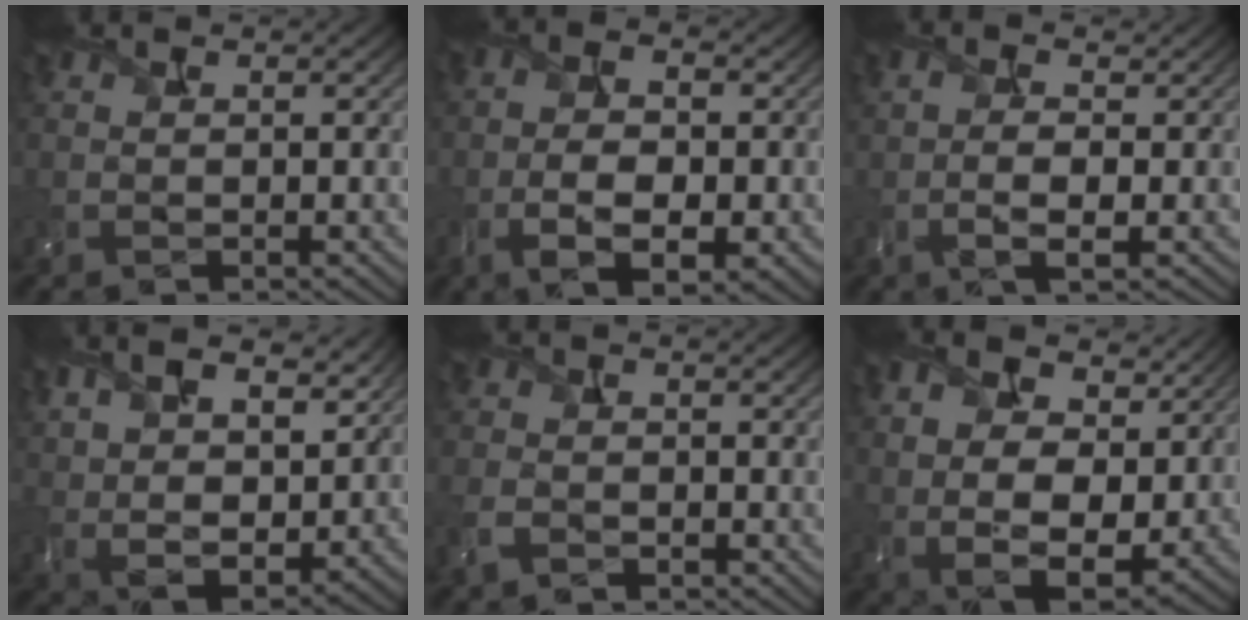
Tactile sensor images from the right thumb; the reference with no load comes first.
{"total": 8.1, "force": [-2.2, 4.0, 6.6], "torque": [-0.130, -0.009, -0.037]}
{"total": 3.8, "force": [-0.5, 1.2, 3.6], "torque": [-0.082, 0.005, -0.015]}
{"total": 12.6, "force": [7.0, 6.0, 8.5], "torque": [-0.202, 0.008, 0.125]}
{"total": 3.6, "force": [-2.1, 2.2, 1.9], "torque": [-0.048, -0.006, -0.054]}
{"total": 12.4, "force": [4.1, 7.5, 8.9], "torque": [-0.193, 0.004, 0.073]}